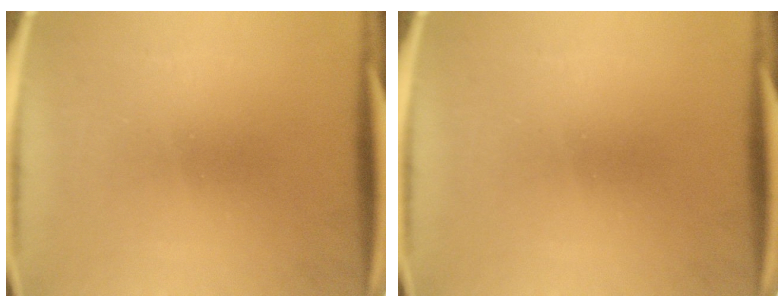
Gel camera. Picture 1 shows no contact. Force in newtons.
{"total": 0.0}